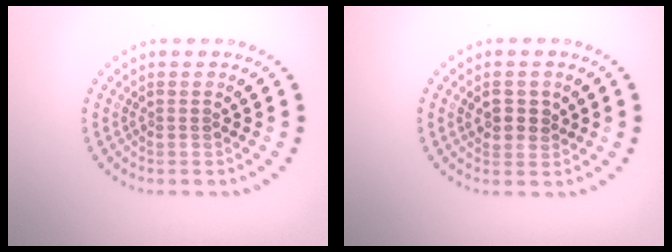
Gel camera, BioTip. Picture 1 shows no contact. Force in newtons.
{"total": 2.3, "press": 2.1, "slide": 0.8}